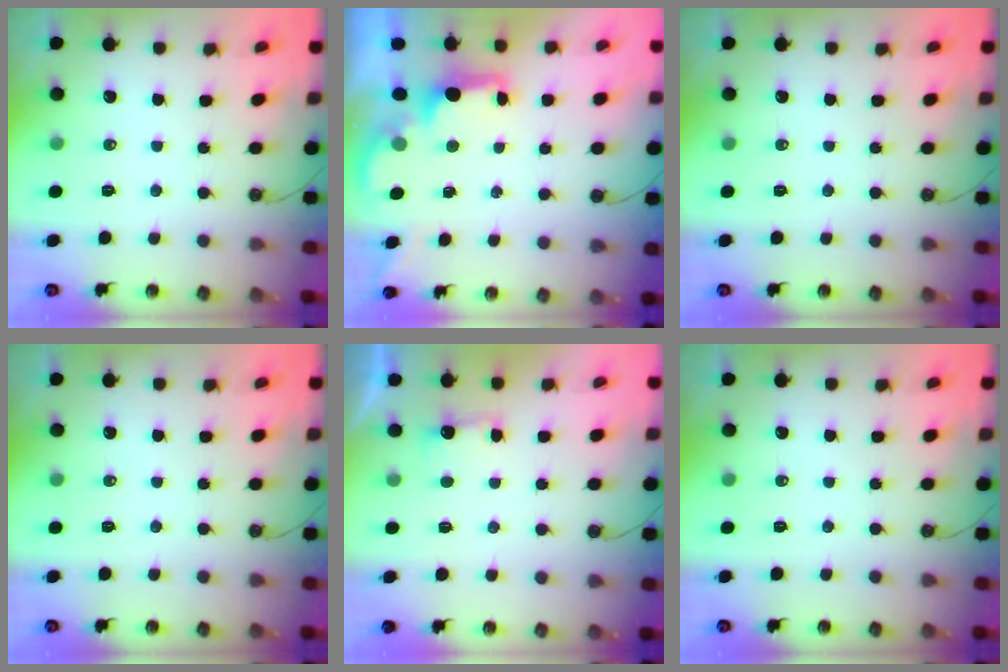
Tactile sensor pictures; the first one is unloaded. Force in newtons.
{"total": 2.0, "press": 1.8, "slide": 0.8}
{"total": 0.0}
{"total": 0.0}
{"total": 2.3, "press": 2.2, "slide": 0.9}
{"total": 0.0}